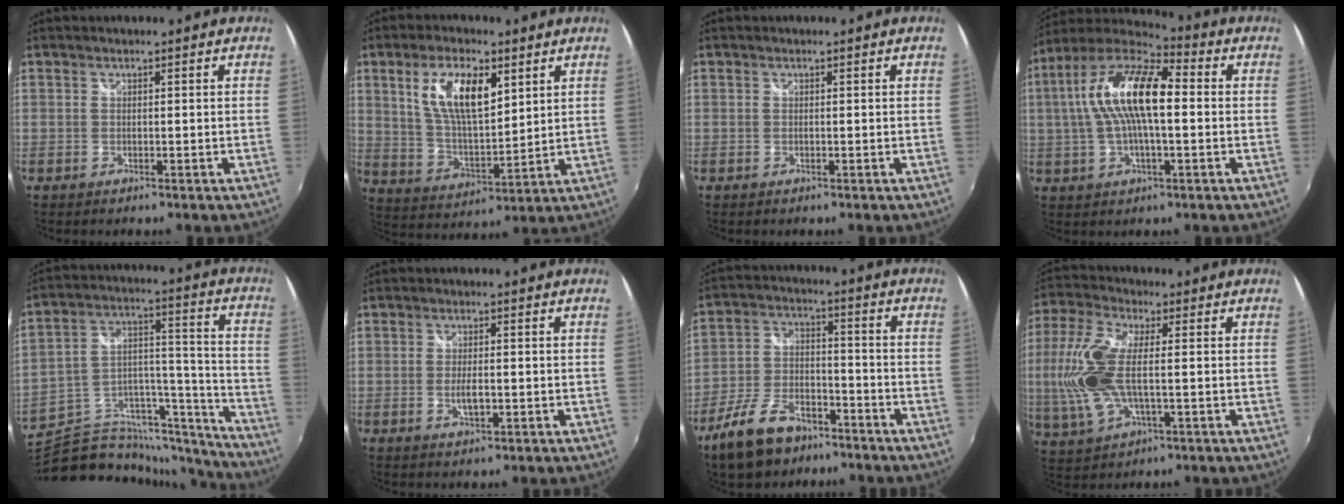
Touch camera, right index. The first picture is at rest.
{"total": 12.5, "force": [5.4, 5.1, 10.1], "torque": [-0.187, 0.005, 0.106]}
{"total": 0.0}
{"total": 16.6, "force": [1.5, 6.0, 15.4], "torque": [-0.286, 0.019, 0.013]}
{"total": 25.2, "force": [-20.9, 10.2, 9.8], "torque": [-0.149, 0.058, -0.312]}
{"total": 3.0, "force": [-0.8, 1.1, 2.7], "torque": [-0.052, -0.006, -0.012]}
{"total": 13.6, "force": [-9.4, 6.8, 7.1], "torque": [-0.161, -0.003, -0.163]}
{"total": 14.0, "force": [-0.7, 5.8, 12.7], "torque": [-0.280, -0.002, -0.013]}